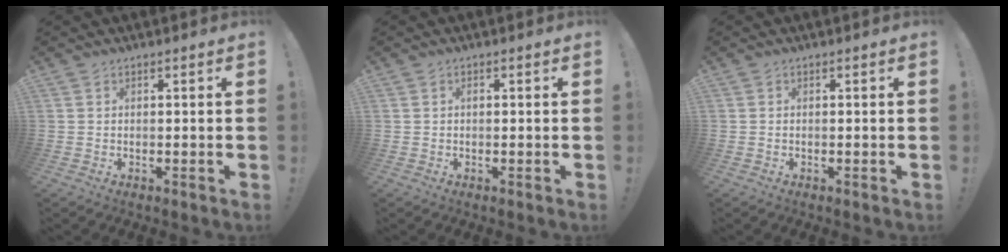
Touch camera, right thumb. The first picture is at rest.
{"total": 0.0}
{"total": 0.0}